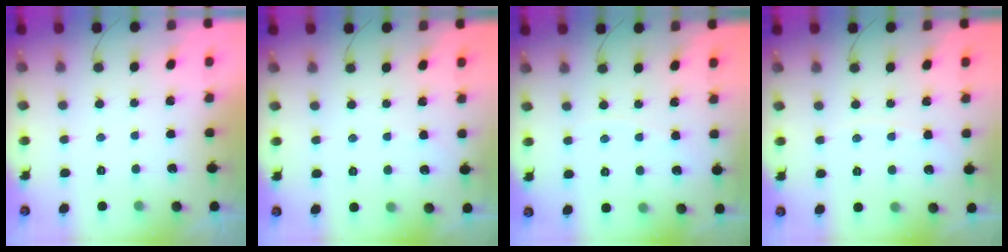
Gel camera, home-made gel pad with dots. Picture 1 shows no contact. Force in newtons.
{"total": 2.5, "press": 2.5, "slide": 0.4}
{"total": 2.8, "press": 2.8, "slide": 0.3}
{"total": 3.5, "press": 3.5, "slide": 0.4}